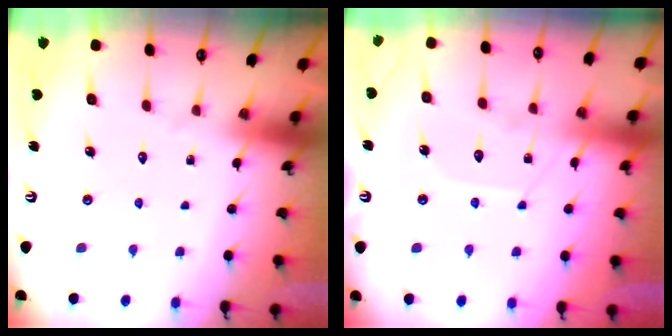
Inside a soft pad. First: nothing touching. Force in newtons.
{"total": 8.1, "press": 8.1, "slide": 0.8}